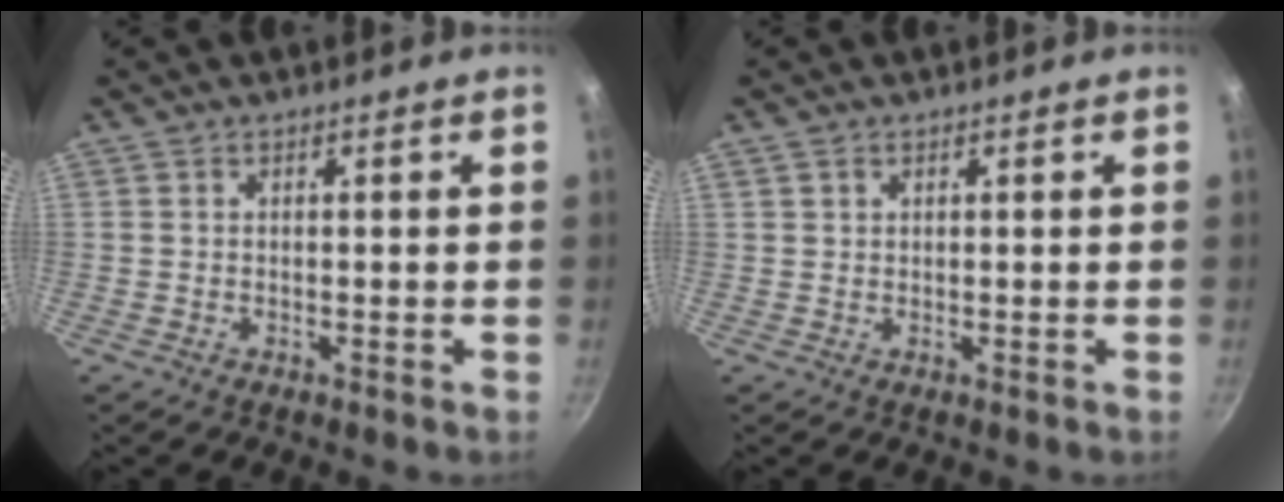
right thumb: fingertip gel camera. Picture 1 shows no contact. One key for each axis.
{"total": 1.1, "fx": 0.6, "fy": 0.9, "fz": 0.3, "tx": -0.002, "ty": 0.002, "tz": 0.009}